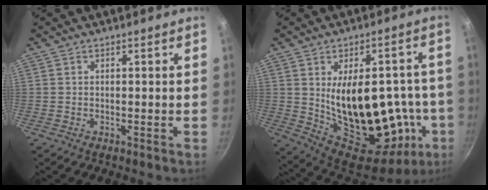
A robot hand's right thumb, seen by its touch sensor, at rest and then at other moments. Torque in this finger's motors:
{"motor_torque": [2.21, 2.86, 2.24, 0.16, 0.56]}